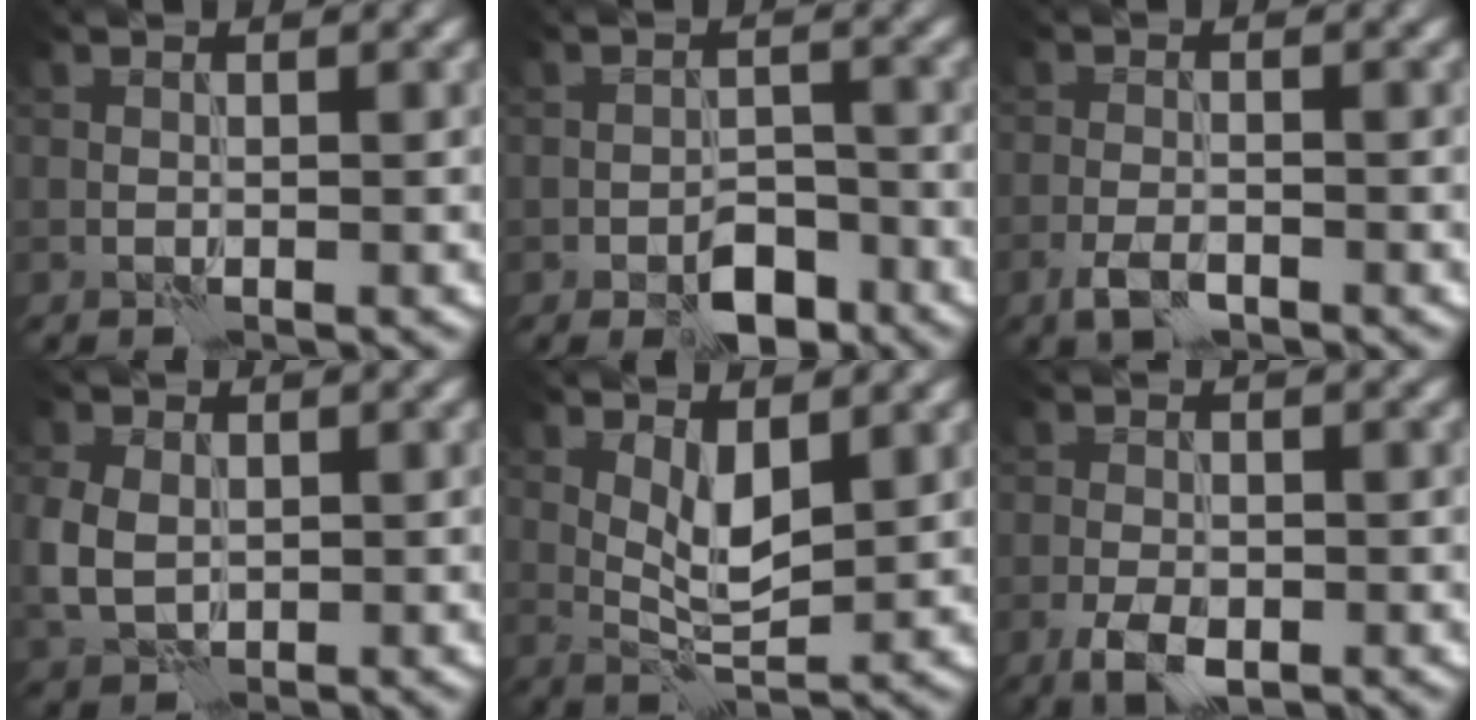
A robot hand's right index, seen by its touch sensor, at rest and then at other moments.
{"total": 4.0, "force": [-2.6, 2.1, 2.3], "torque": [-0.027, 0.000, -0.042]}
{"total": 2.4, "force": [-1.5, 1.1, 1.5], "torque": [-0.035, -0.002, -0.035]}
{"total": 3.8, "force": [0.2, 3.0, 2.2], "torque": [-0.062, -0.001, 0.001]}
{"total": 3.4, "force": [1.3, 1.3, 2.8], "torque": [-0.057, -0.006, 0.027]}
{"total": 3.3, "force": [-1.6, 1.7, 2.3], "torque": [-0.044, -0.004, -0.033]}